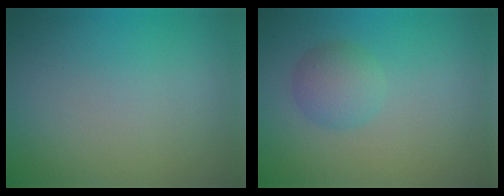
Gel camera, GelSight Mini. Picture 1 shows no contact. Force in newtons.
{"total": 2.4, "press": 2.4, "slide": 0.1}